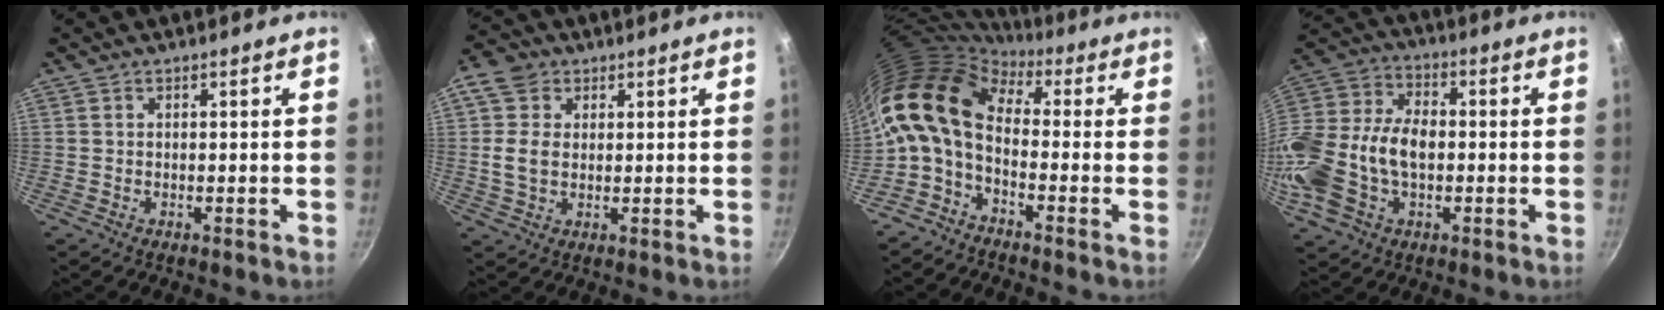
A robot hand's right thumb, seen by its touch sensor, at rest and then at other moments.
{"total": 7.4, "force": [1.5, 5.7, 4.5], "torque": [-0.062, 0.001, 0.020]}
{"total": 12.8, "force": [0.3, 7.7, 10.3], "torque": [-0.198, 0.022, -0.014]}
{"total": 21.9, "force": [-2.8, 14.6, 16.0], "torque": [-0.338, 0.038, -0.055]}